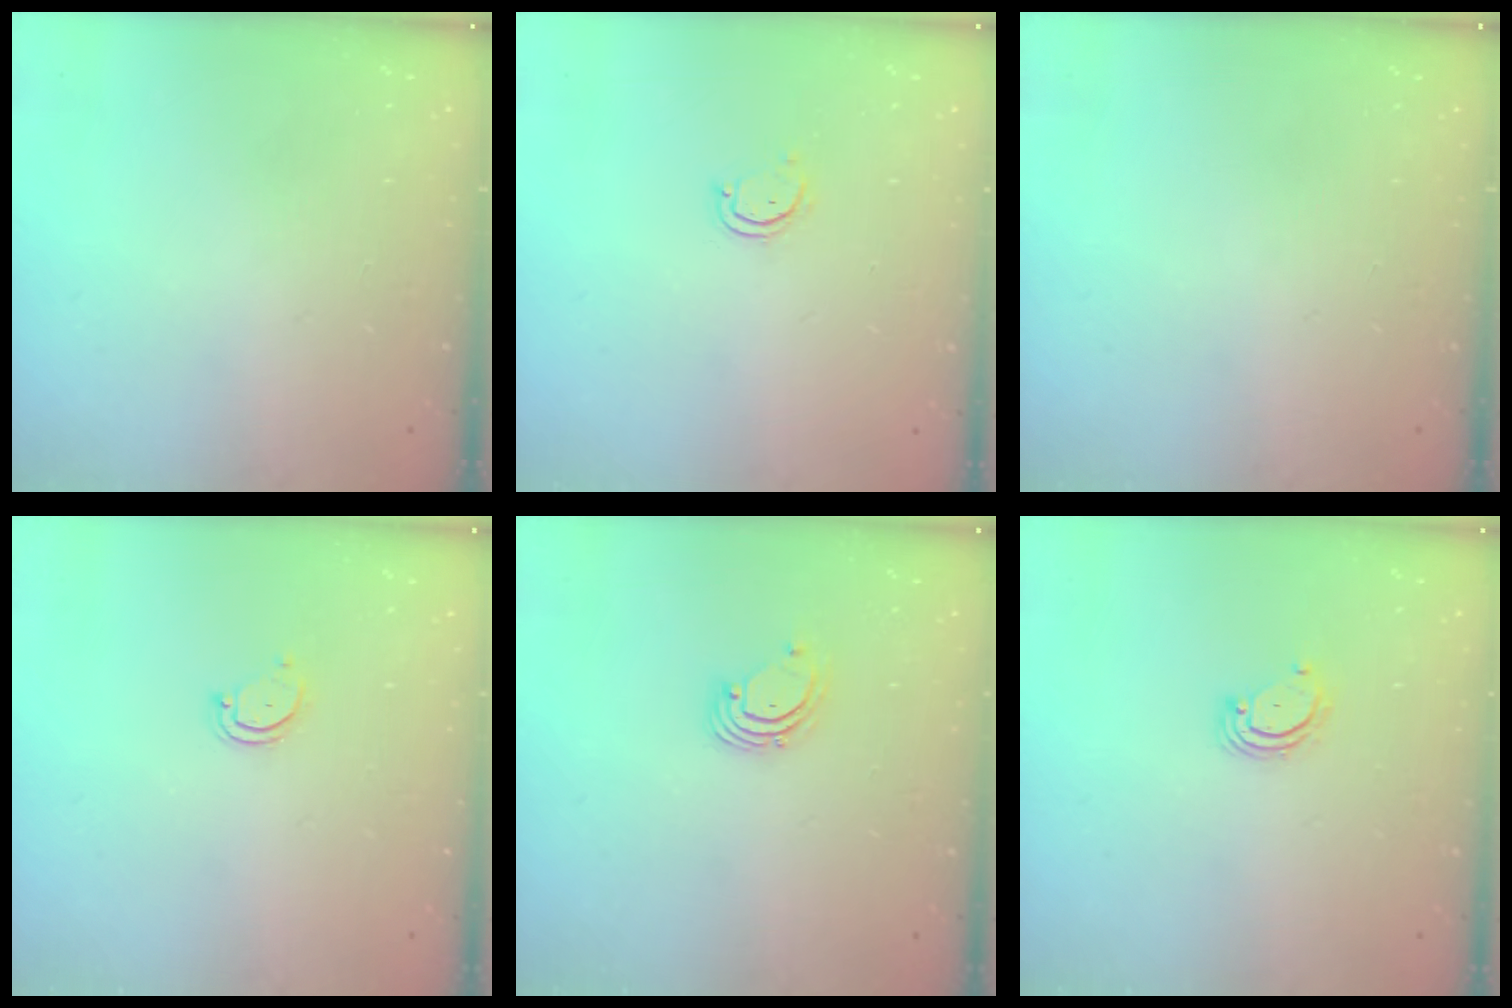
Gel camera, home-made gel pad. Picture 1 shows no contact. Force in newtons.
{"total": 2.7, "press": 2.6, "slide": 0.3}
{"total": 0.0}
{"total": 2.8, "press": 2.8, "slide": 0.2}
{"total": 1.6, "press": 1.6, "slide": 0.1}
{"total": 2.8, "press": 2.8, "slide": 0.3}